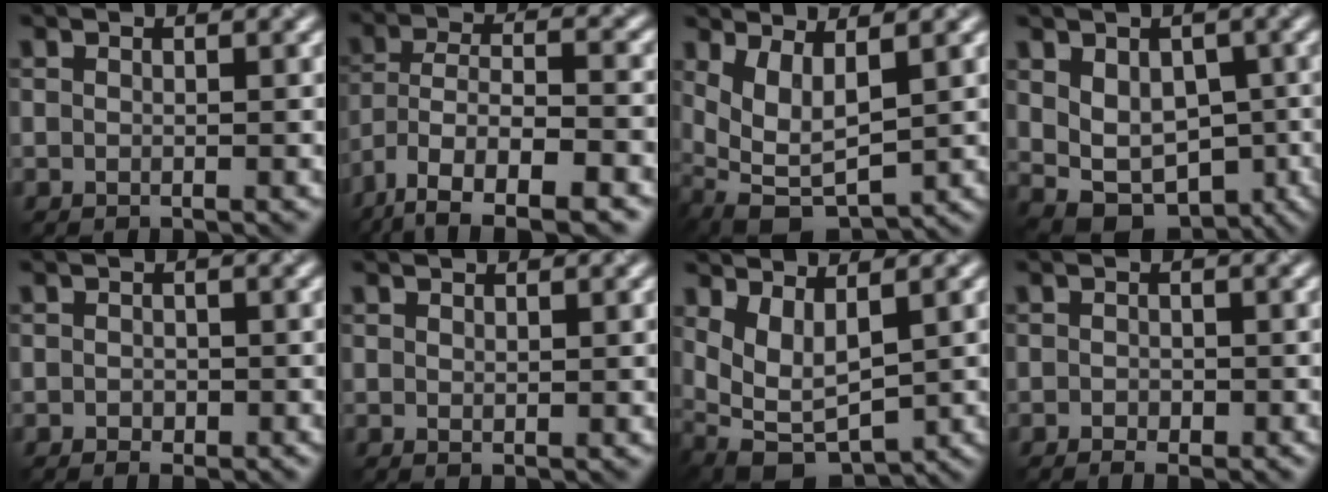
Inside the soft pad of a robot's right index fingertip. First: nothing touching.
{"total": 10.8, "force": [-6.8, 3.7, 7.5], "torque": [-0.152, -0.003, -0.117]}
{"total": 3.7, "force": [1.2, 1.7, 3.1], "torque": [-0.084, -0.006, 0.030]}
{"total": 5.2, "force": [0.3, 4.0, 3.4], "torque": [-0.061, -0.013, 0.023]}
{"total": 0.7, "force": [-0.5, 0.4, 0.1], "torque": [-0.010, 0.001, -0.004]}
{"total": 0.5, "force": [0.4, -0.3, -0.3], "torque": [-0.002, 0.004, 0.009]}
{"total": 3.6, "force": [1.0, 1.9, 2.9], "torque": [-0.077, -0.009, 0.027]}
{"total": 1.4, "force": [-1.0, 0.6, 0.8], "torque": [-0.015, 0.003, -0.008]}